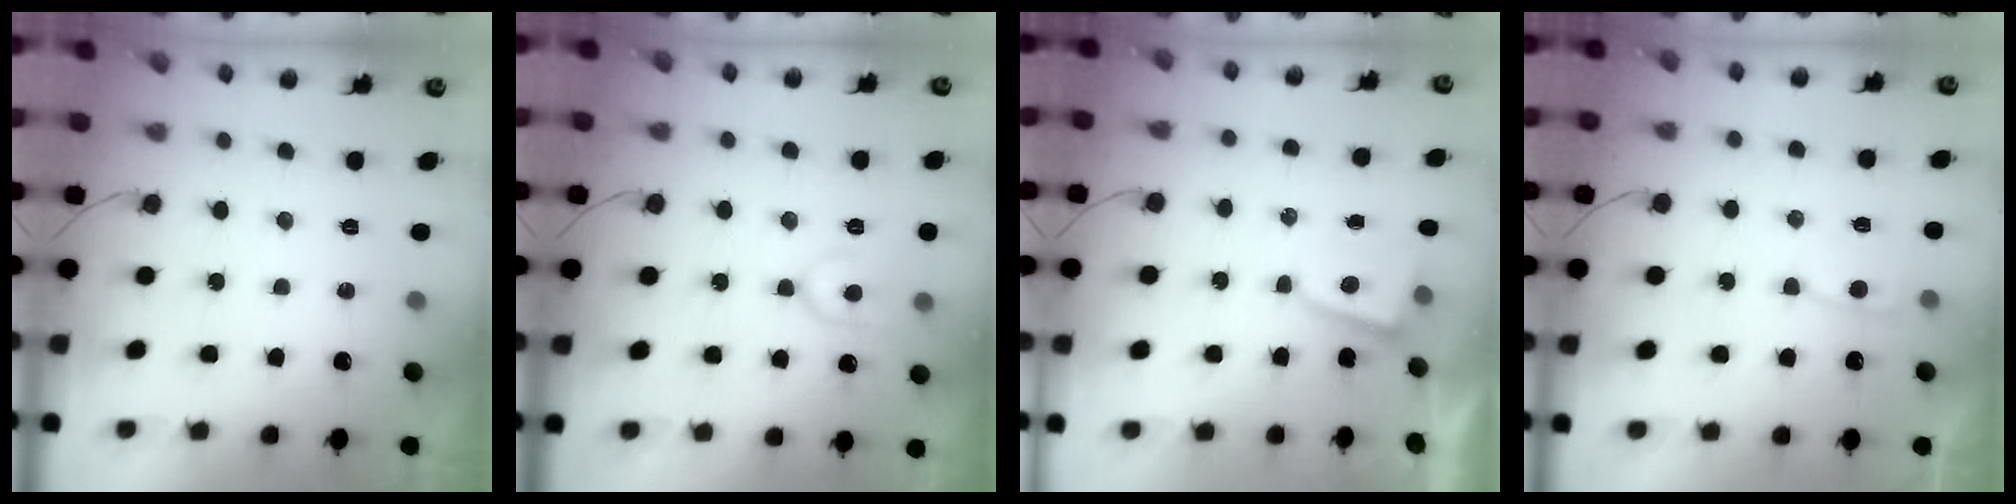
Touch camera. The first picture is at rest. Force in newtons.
{"total": 9.9, "press": 9.8, "slide": 0.8}
{"total": 1.2, "press": 1.2, "slide": 0.2}
{"total": 5.0, "press": 5.0, "slide": 0.6}